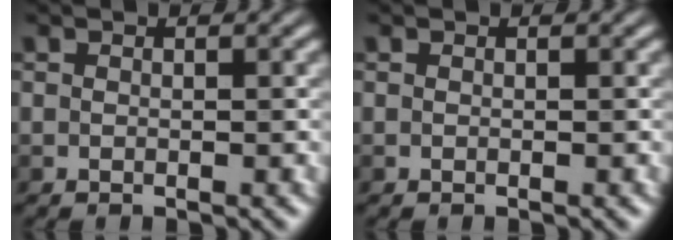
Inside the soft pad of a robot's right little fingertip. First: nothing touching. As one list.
[{"total": 0.0}]